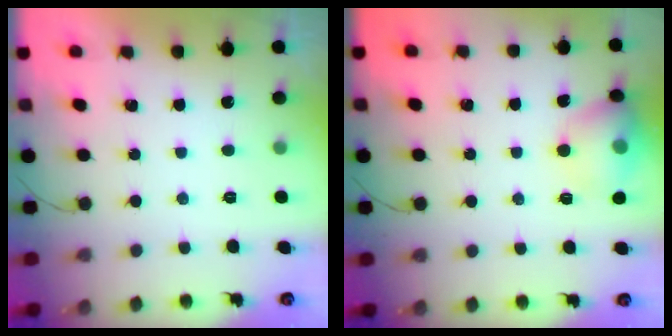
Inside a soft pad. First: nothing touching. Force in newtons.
{"total": 13.0, "press": 12.6, "slide": 3.3}